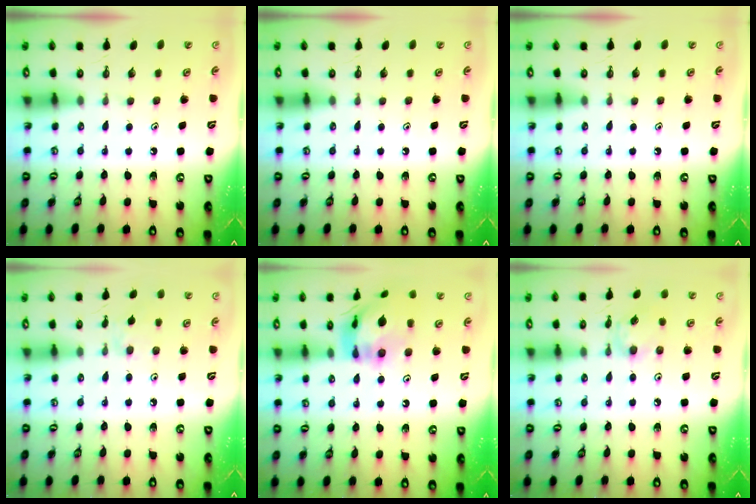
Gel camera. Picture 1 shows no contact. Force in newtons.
{"total": 0.0}
{"total": 0.0}
{"total": 3.2, "press": 3.2, "slide": 0.5}
{"total": 13.4, "press": 13.3, "slide": 1.5}
{"total": 7.8, "press": 7.8, "slide": 0.5}